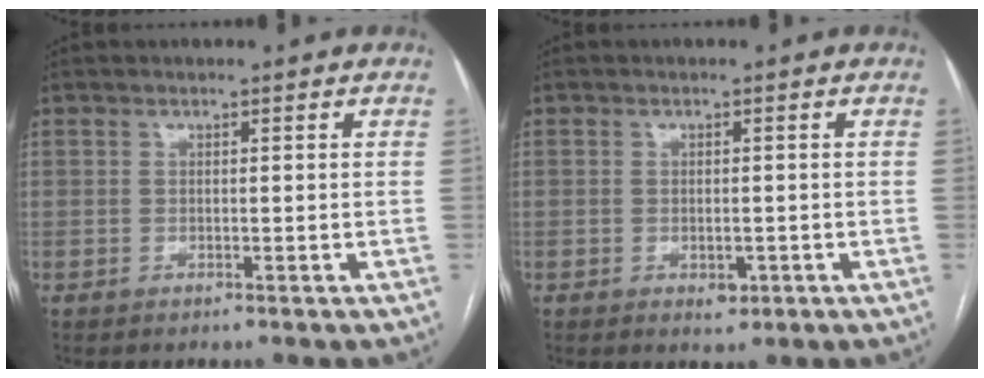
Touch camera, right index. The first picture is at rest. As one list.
[{"total": 2.0, "force": [-0.7, 1.2, 1.5], "torque": [-0.022, -0.001, -0.004]}]